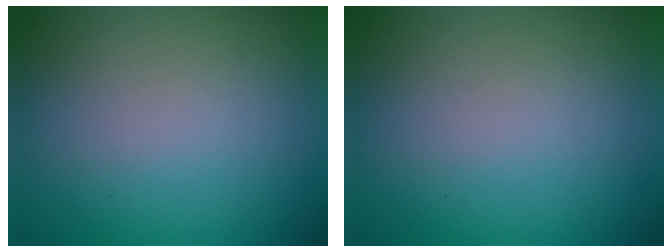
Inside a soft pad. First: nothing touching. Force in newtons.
{"total": 0.0}